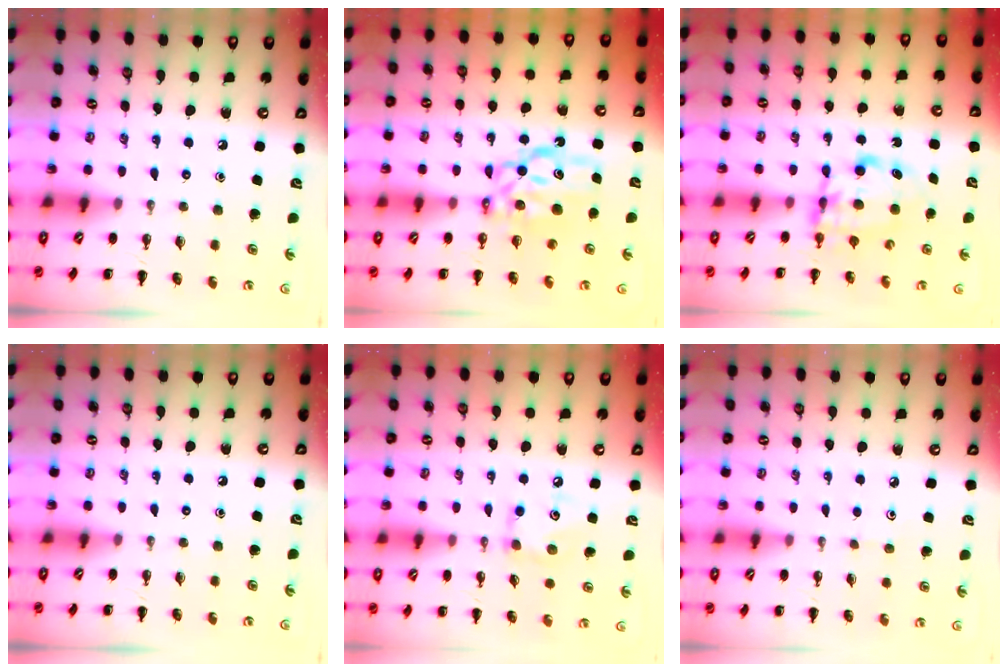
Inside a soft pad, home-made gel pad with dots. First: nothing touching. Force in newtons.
{"total": 7.6, "press": 7.4, "slide": 1.9}
{"total": 6.3, "press": 6.3, "slide": 0.3}
{"total": 0.0}
{"total": 7.1, "press": 7.1, "slide": 0.4}
{"total": 2.9, "press": 2.7, "slide": 0.9}